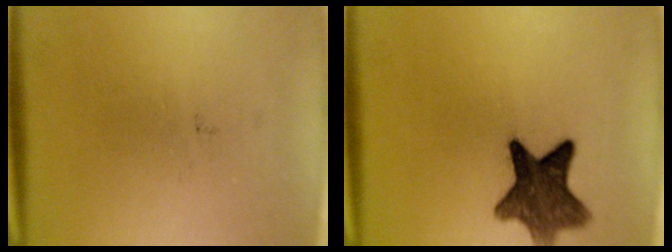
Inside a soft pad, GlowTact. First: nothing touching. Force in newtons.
{"total": 9.7}